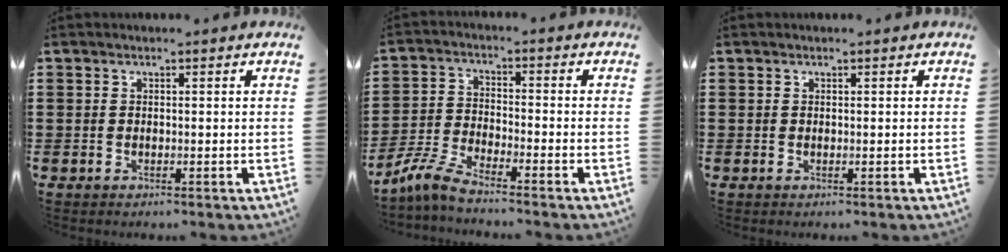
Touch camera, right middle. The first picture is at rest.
{"total": 5.7, "force": [-5.0, 0.5, 2.6], "torque": [-0.077, -0.012, -0.104]}
{"total": 0.0}